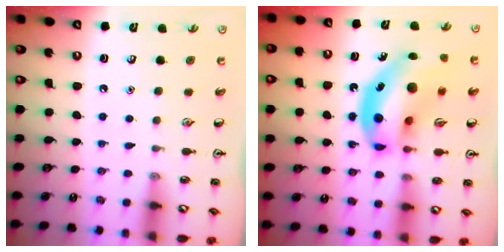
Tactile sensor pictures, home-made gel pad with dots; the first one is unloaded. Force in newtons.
{"total": 18.2, "press": 17.8, "slide": 4.1}